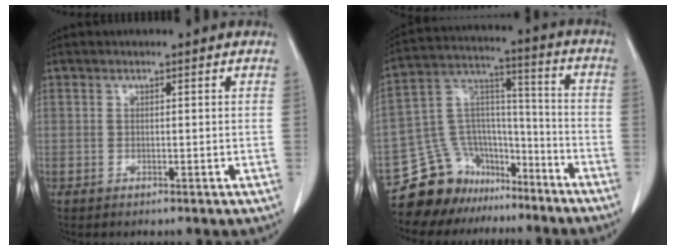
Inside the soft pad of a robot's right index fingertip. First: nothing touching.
{"total": 15.0, "force": [-12.2, 8.2, 2.9], "torque": [-0.055, 0.085, -0.209]}